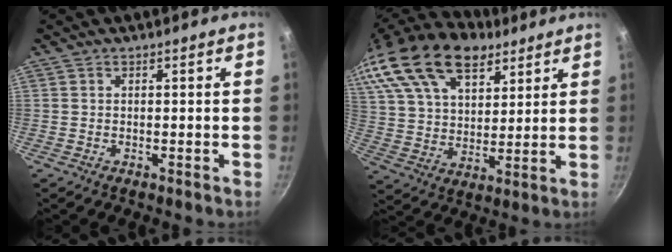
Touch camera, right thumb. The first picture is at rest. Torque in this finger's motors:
{"motor_torque": [1.03, 2.81, 0.96, 0.36, 0.28]}